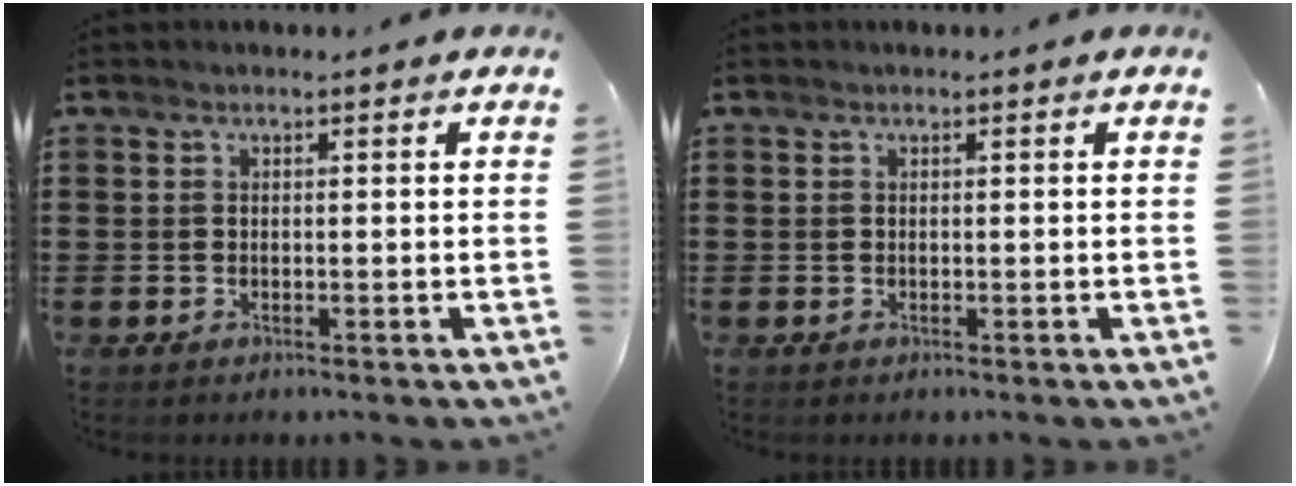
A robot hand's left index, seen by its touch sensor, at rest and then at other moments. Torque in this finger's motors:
{"motor_torque": [0.00, 0.03, -0.02, -0.01]}